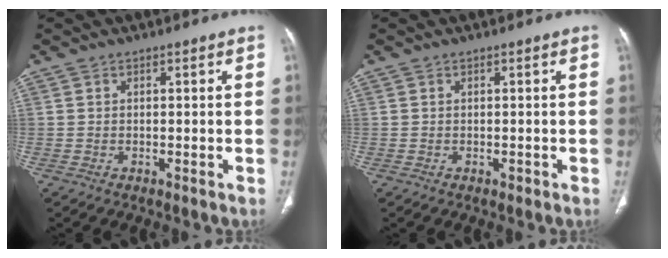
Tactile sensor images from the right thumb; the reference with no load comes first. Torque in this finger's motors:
{"motor_torque": [-0.23, 0.30, -0.11, -0.04, 0.02]}